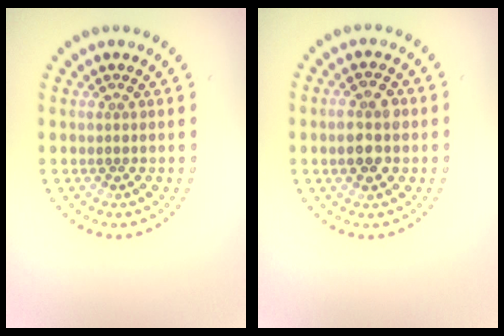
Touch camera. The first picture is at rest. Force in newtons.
{"total": 2.9, "press": 2.9, "slide": 0.2}